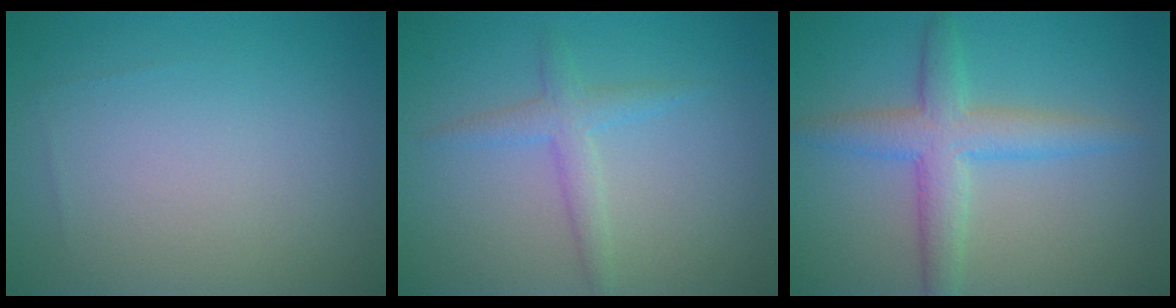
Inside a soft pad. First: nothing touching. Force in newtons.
{"total": 2.2, "press": 2.2, "slide": 0.1}
{"total": 4.4, "press": 4.4, "slide": 0.1}